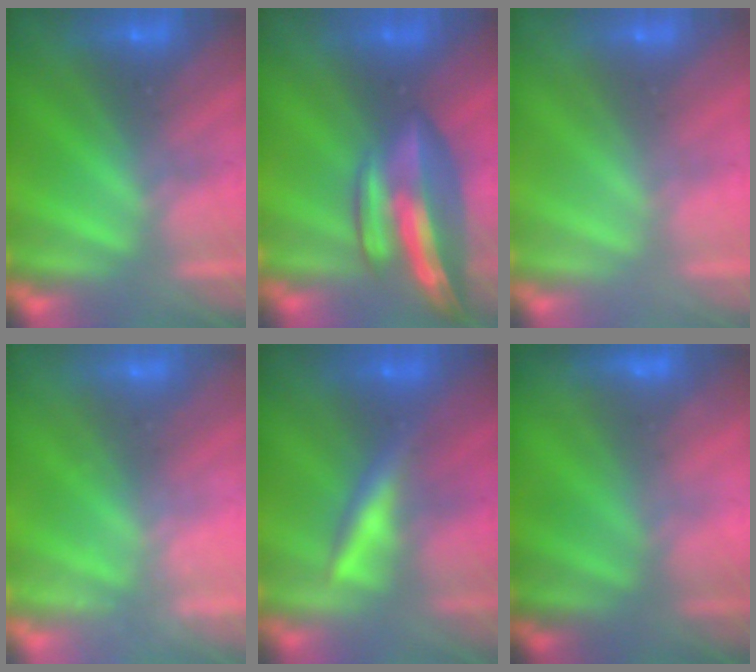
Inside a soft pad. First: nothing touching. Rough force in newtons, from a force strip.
{"total": 7.9}
{"total": 3.2}
{"total": 2.2}
{"total": 2.4}
{"total": 4.6}